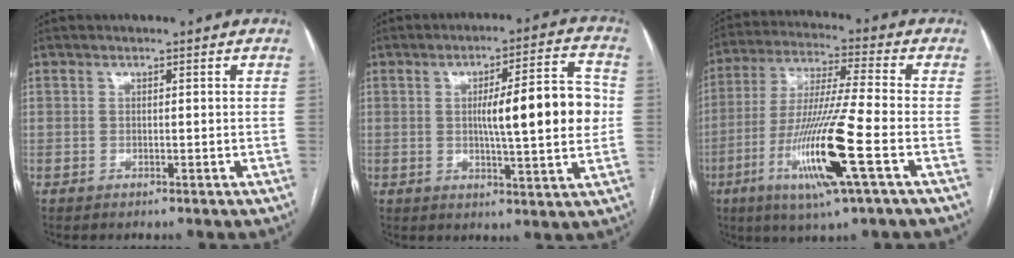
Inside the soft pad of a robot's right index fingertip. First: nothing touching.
{"total": 13.1, "force": [0.6, 1.6, 13.0], "torque": [-0.187, 0.016, 0.007]}
{"total": 16.0, "force": [-5.6, -0.4, 15.0], "torque": [-0.307, -0.022, -0.107]}